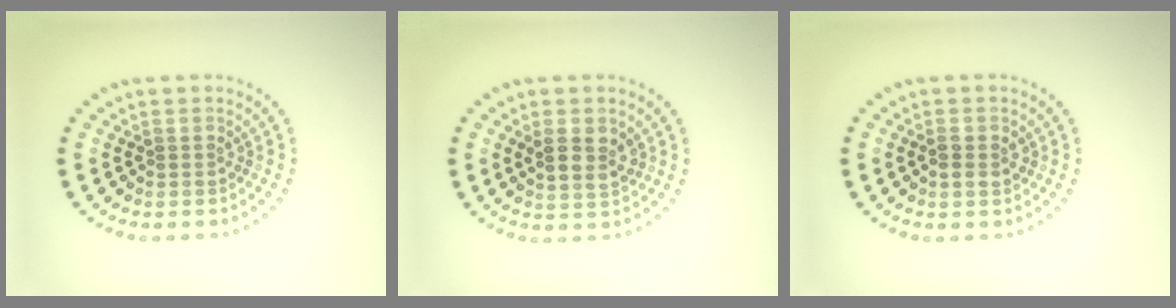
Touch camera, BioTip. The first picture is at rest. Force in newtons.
{"total": 2.6, "press": 2.5, "slide": 0.8}
{"total": 1.4, "press": 1.4, "slide": 0.1}